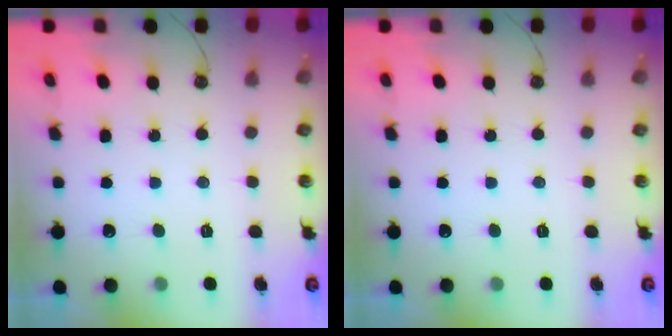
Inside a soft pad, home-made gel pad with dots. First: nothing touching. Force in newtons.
{"total": 0.0}